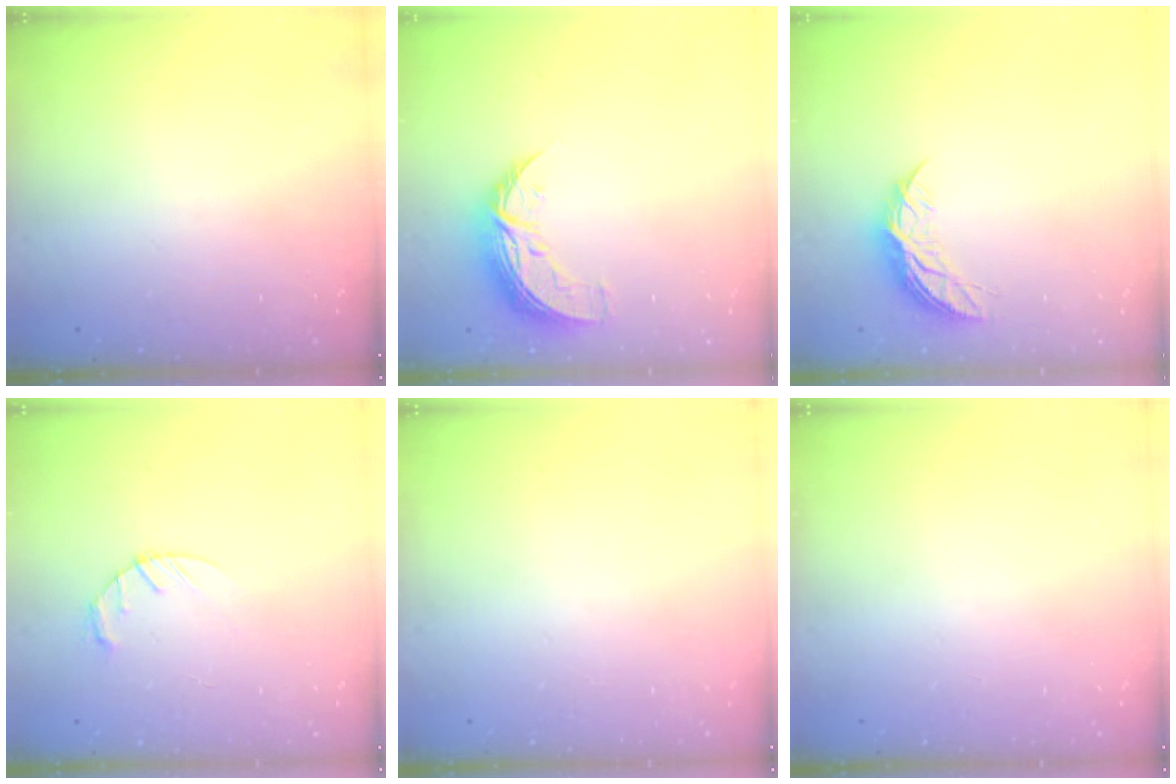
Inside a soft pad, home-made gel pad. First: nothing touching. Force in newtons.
{"total": 9.3, "press": 9.3, "slide": 0.5}
{"total": 8.8, "press": 8.8, "slide": 0.5}
{"total": 3.0, "press": 3.0, "slide": 0.5}
{"total": 0.0}
{"total": 0.0}